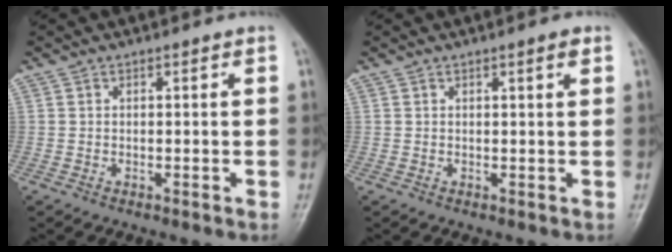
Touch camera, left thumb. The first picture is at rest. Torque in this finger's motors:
{"motor_torque": [-0.29, -0.23, -0.34, -0.09, -0.04]}